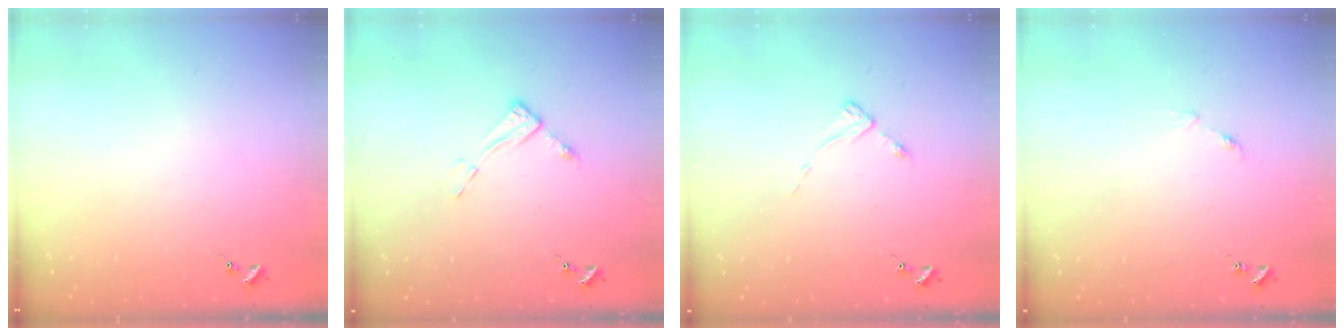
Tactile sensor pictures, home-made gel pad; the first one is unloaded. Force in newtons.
{"total": 6.5, "press": 6.5, "slide": 0.5}
{"total": 2.8, "press": 2.8, "slide": 0.3}
{"total": 4.6, "press": 4.6, "slide": 0.4}